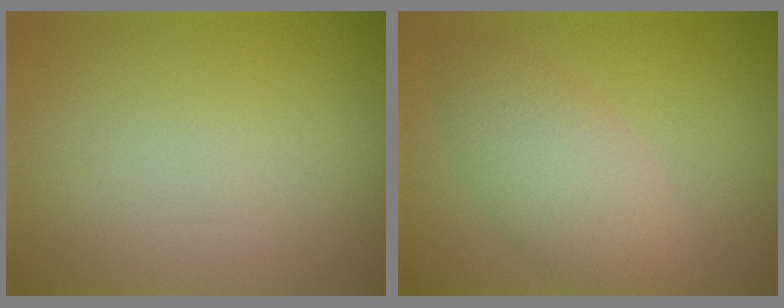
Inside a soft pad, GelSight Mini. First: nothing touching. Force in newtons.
{"total": 4.8, "press": 4.8, "slide": 0.2}